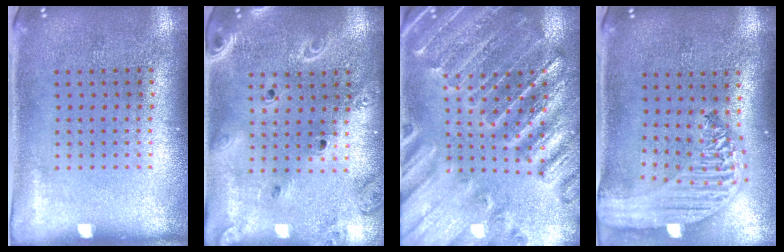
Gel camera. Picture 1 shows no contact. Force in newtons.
{"total": 2.0, "press": 1.9, "slide": 0.7}
{"total": 2.8, "press": 2.8, "slide": 0.4}
{"total": 2.4, "press": 2.1, "slide": 1.3}